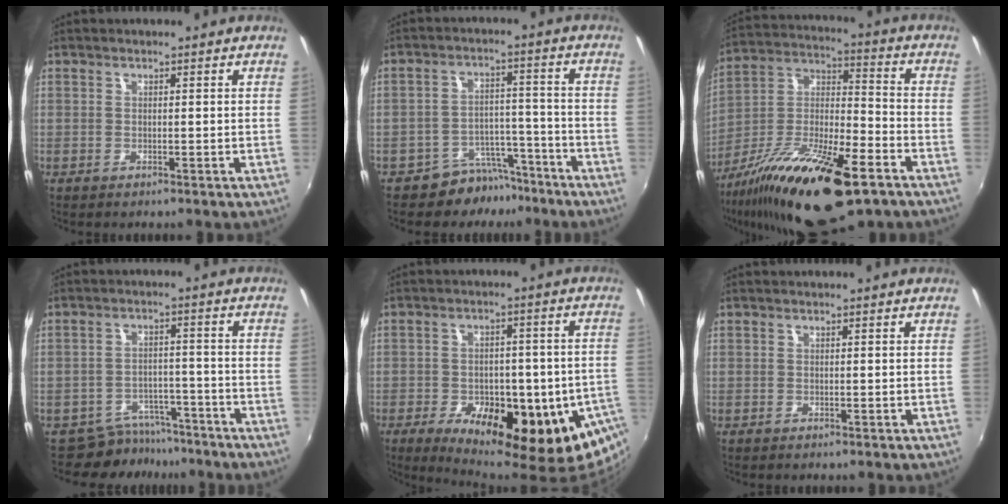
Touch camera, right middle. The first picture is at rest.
{"total": 8.1, "force": [-6.8, 4.3, 0.9], "torque": [-0.018, 0.031, -0.096]}
{"total": 23.6, "force": [-13.8, 7.0, 17.8], "torque": [-0.317, -0.032, -0.242]}
{"total": 7.1, "force": [-6.2, 3.3, 0.3], "torque": [-0.011, 0.014, -0.088]}
{"total": 21.4, "force": [-9.0, 9.1, 17.2], "torque": [-0.273, -0.055, -0.112]}
{"total": 0.0}